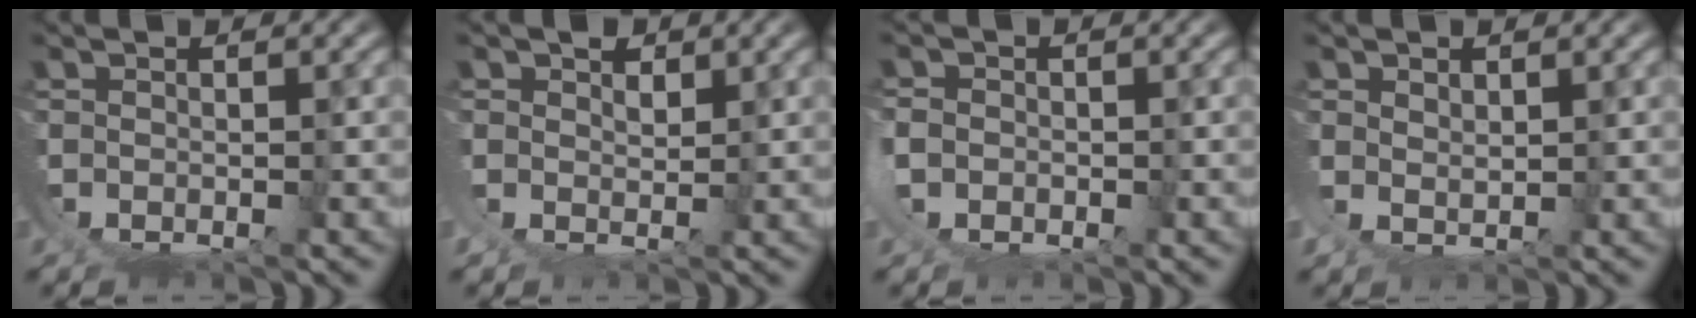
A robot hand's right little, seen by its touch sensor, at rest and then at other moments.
{"total": 1.9, "force": [1.3, 1.0, 1.0], "torque": [-0.020, -0.005, 0.027]}
{"total": 0.8, "force": [0.0, 0.1, 0.7], "torque": [-0.026, -0.008, 0.002]}
{"total": 1.6, "force": [1.4, -0.2, 0.7], "torque": [-0.018, -0.009, 0.037]}